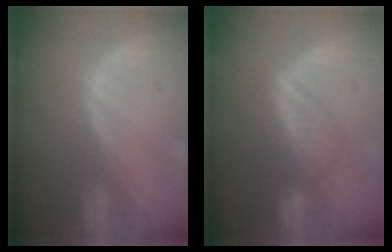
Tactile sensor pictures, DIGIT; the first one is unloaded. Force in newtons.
{"total": 6.5, "press": 5.9, "slide": 2.7}